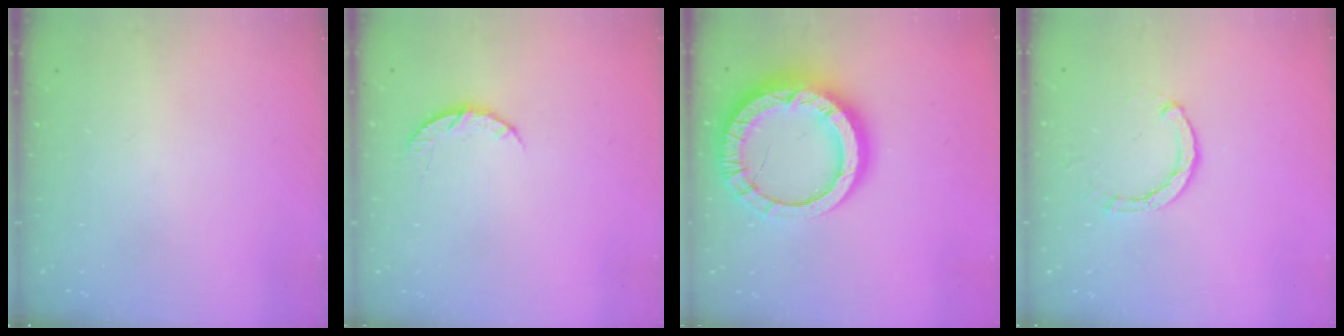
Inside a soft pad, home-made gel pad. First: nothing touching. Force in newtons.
{"total": 5.0, "press": 4.9, "slide": 0.6}
{"total": 19.9, "press": 19.8, "slide": 2.0}
{"total": 2.6, "press": 2.6, "slide": 0.1}